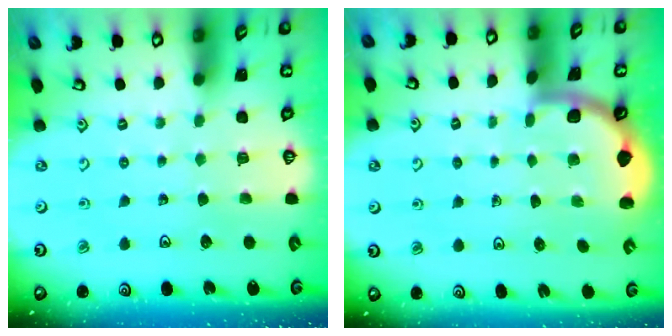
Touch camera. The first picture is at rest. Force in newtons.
{"total": 2.2, "press": 2.2, "slide": 0.1}